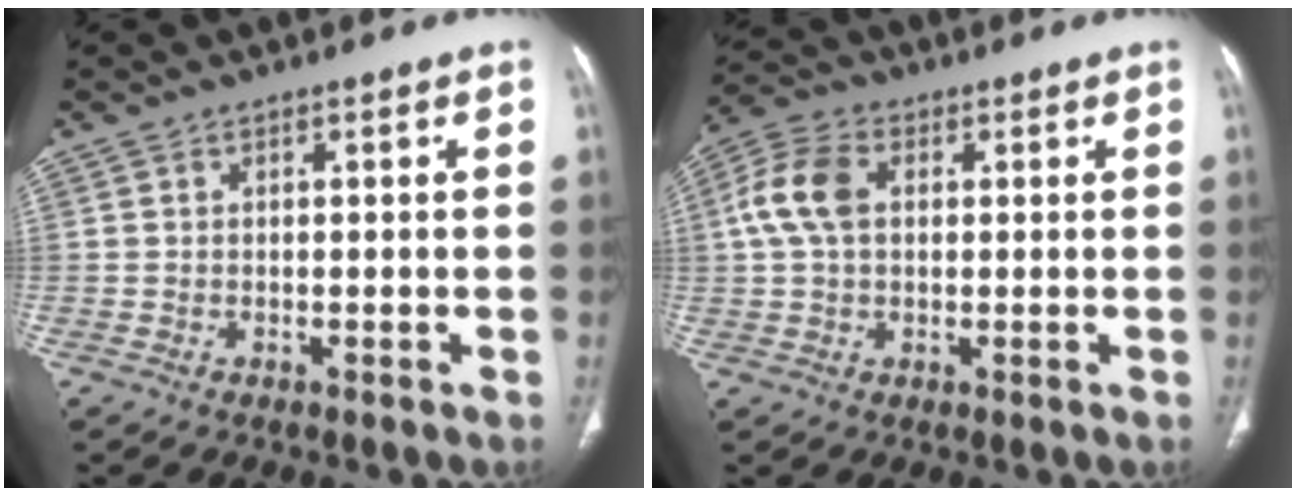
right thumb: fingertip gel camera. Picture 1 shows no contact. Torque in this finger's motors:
{"motor_torque": [-0.60, 0.77, 0.25, -0.09, 0.06]}